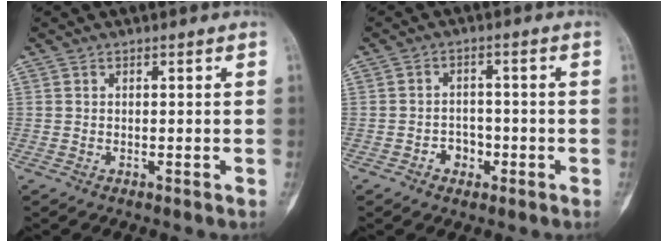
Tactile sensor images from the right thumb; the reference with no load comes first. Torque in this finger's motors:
{"motor_torque": [0.96, 0.42, 0.36, -0.48, 0.00]}